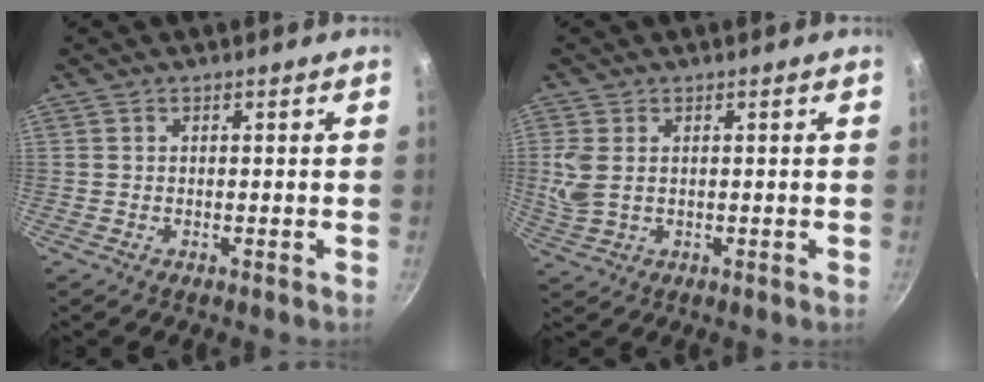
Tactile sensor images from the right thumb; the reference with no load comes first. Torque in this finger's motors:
{"motor_torque": [0.06, 0.05, 0.24, 0.66, 0.03]}